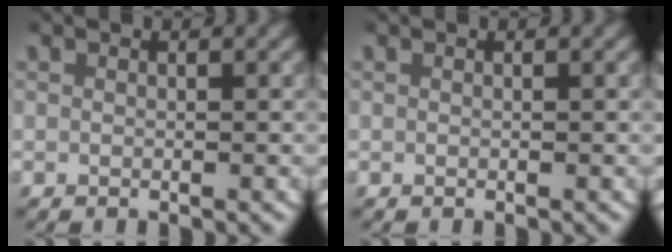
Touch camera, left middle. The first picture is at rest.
{"total": 0.0}